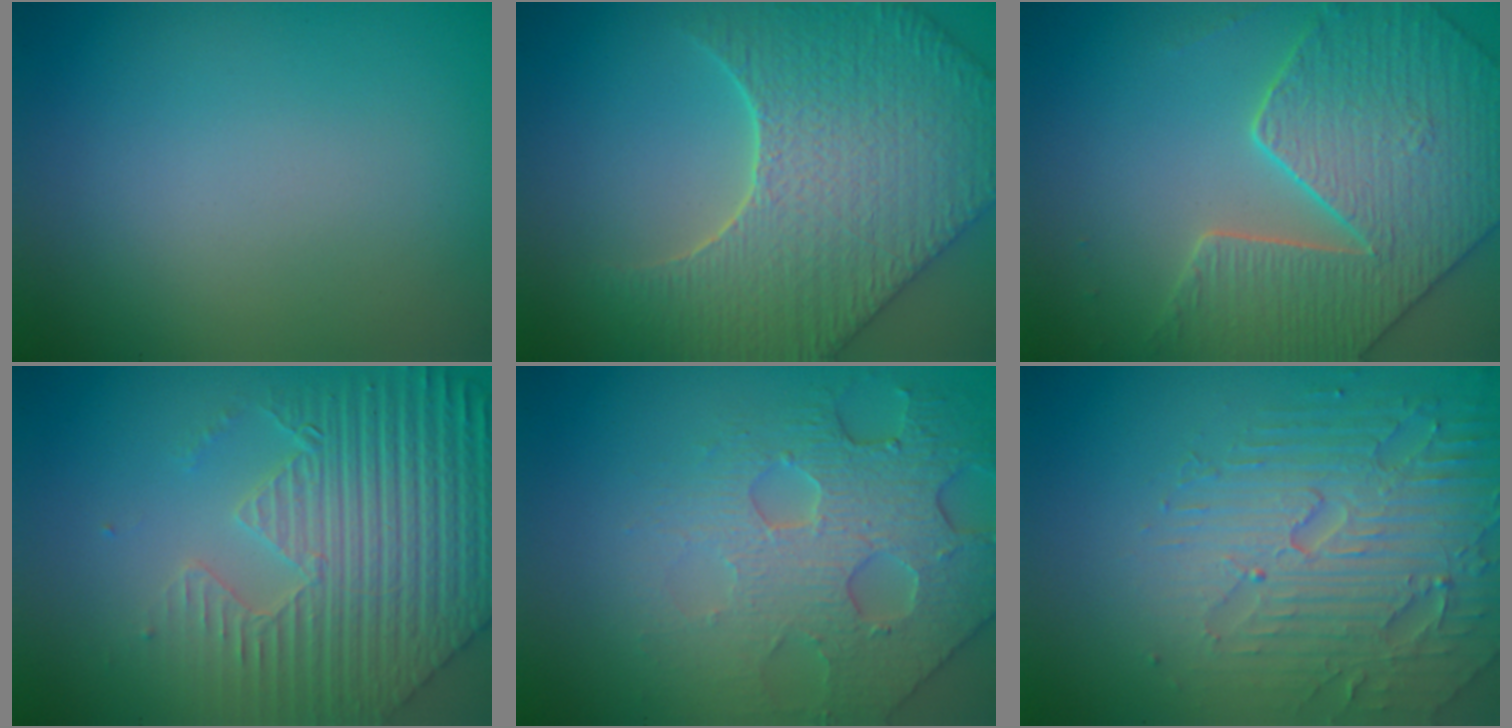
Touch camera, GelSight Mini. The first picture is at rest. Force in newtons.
{"total": 7.9, "press": 6.8, "slide": 4.1}
{"total": 6.0, "press": 5.4, "slide": 2.6}
{"total": 6.7, "press": 5.7, "slide": 3.6}
{"total": 5.6, "press": 4.9, "slide": 2.9}
{"total": 5.1, "press": 4.9, "slide": 1.2}